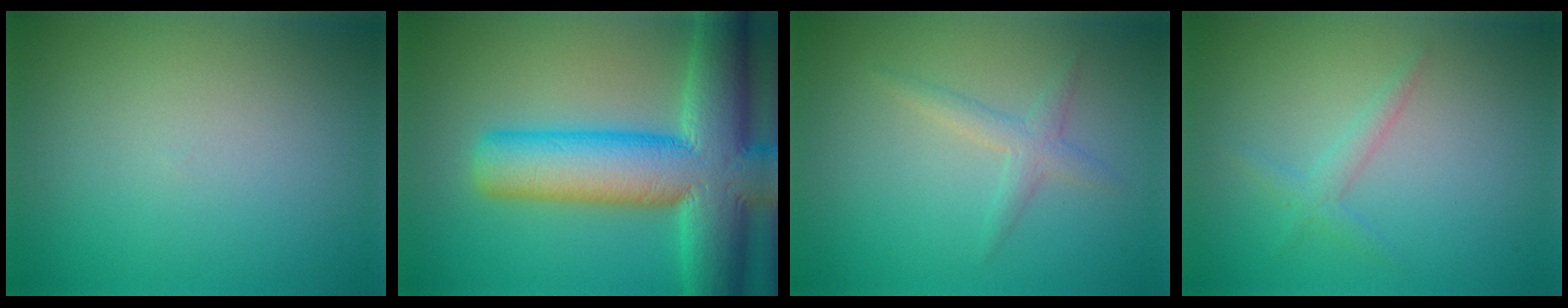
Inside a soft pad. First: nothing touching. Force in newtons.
{"total": 13.8, "press": 13.8, "slide": 0.8}
{"total": 1.8, "press": 1.8, "slide": 0.1}
{"total": 1.4, "press": 1.4, "slide": 0.0}